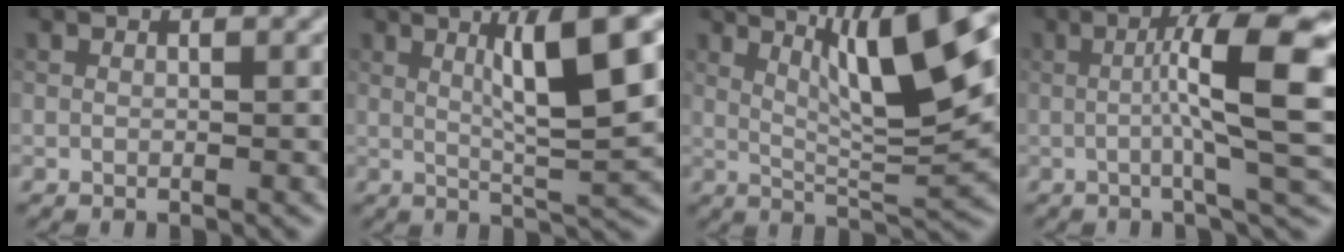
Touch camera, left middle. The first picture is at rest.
{"total": 8.8, "force": [2.7, 1.7, 8.2], "torque": [-0.108, 0.008, 0.045]}
{"total": 11.6, "force": [4.9, 2.9, 10.1], "torque": [-0.130, 0.020, 0.073]}
{"total": 9.9, "force": [0.7, 1.8, 9.7], "torque": [-0.126, 0.017, 0.004]}